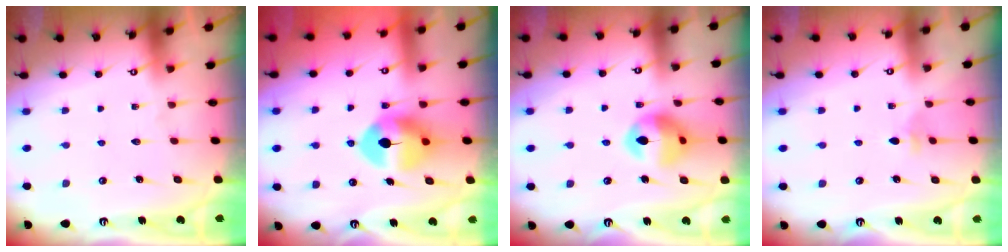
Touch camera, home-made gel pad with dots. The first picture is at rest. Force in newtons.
{"total": 9.6, "press": 9.5, "slide": 1.5}
{"total": 13.3, "press": 13.2, "slide": 1.7}
{"total": 2.9, "press": 2.8, "slide": 0.8}